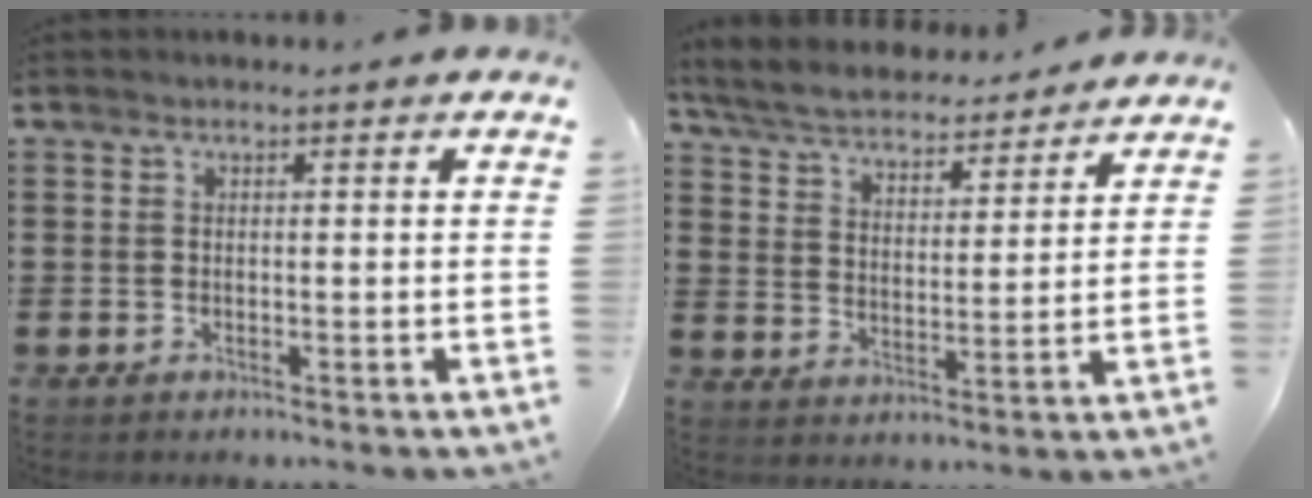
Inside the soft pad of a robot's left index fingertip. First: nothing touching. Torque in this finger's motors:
{"motor_torque": [2.14, 0.00, 0.26, 0.09]}